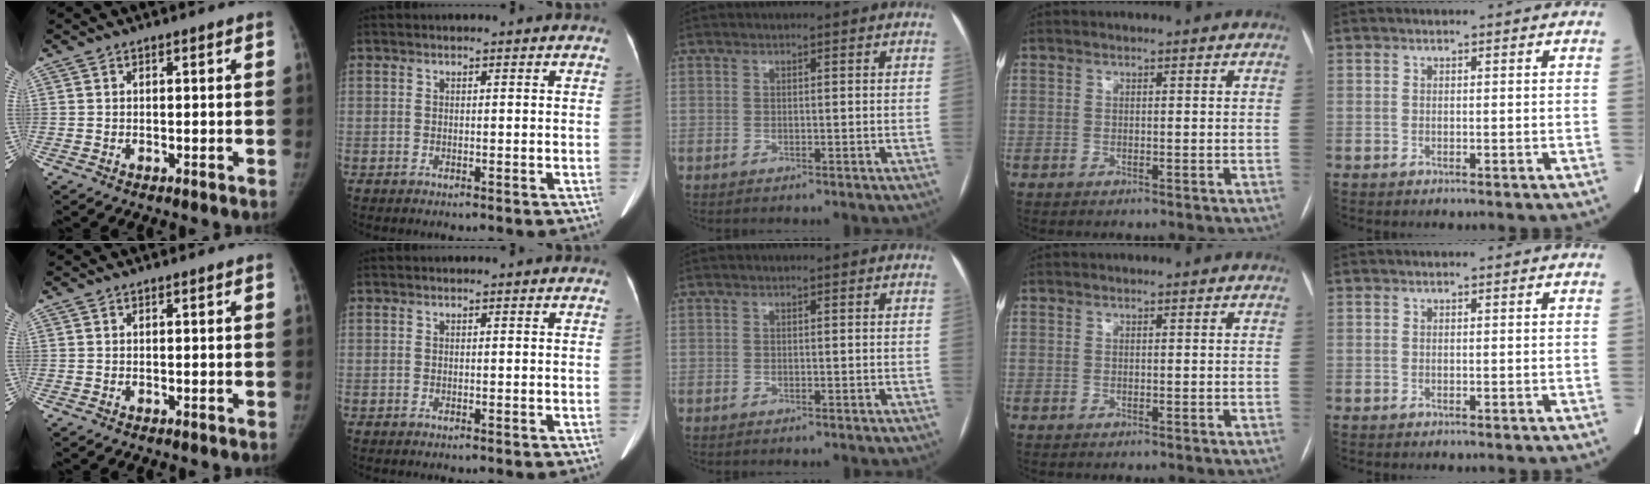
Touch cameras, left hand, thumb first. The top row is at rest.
{}